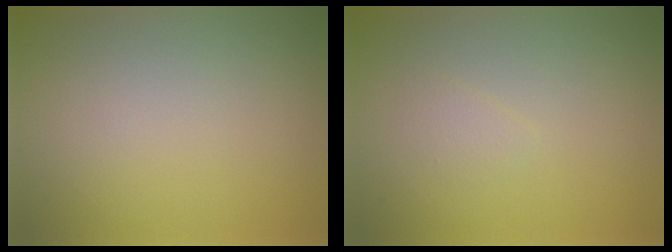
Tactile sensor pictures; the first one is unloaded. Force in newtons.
{"total": 0.8, "press": 0.8, "slide": 0.0}